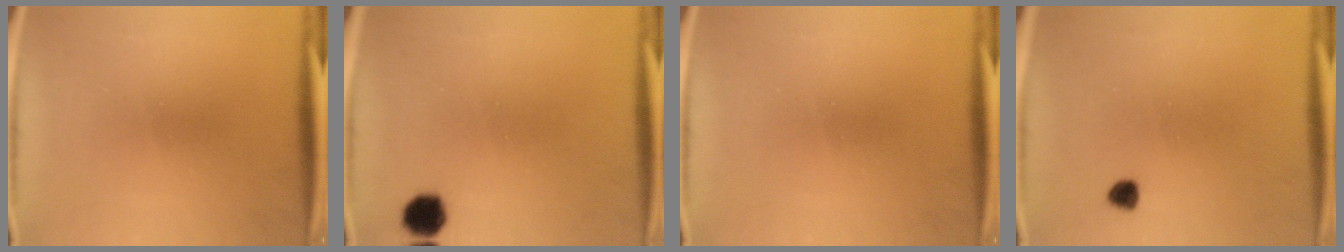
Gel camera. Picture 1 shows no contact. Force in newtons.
{"total": 4.4}
{"total": 0.0}
{"total": 1.8}